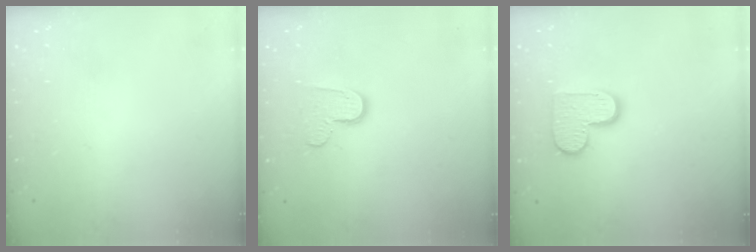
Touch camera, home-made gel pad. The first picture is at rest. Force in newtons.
{"total": 8.4, "press": 8.3, "slide": 0.2}
{"total": 11.4, "press": 11.3, "slide": 0.6}